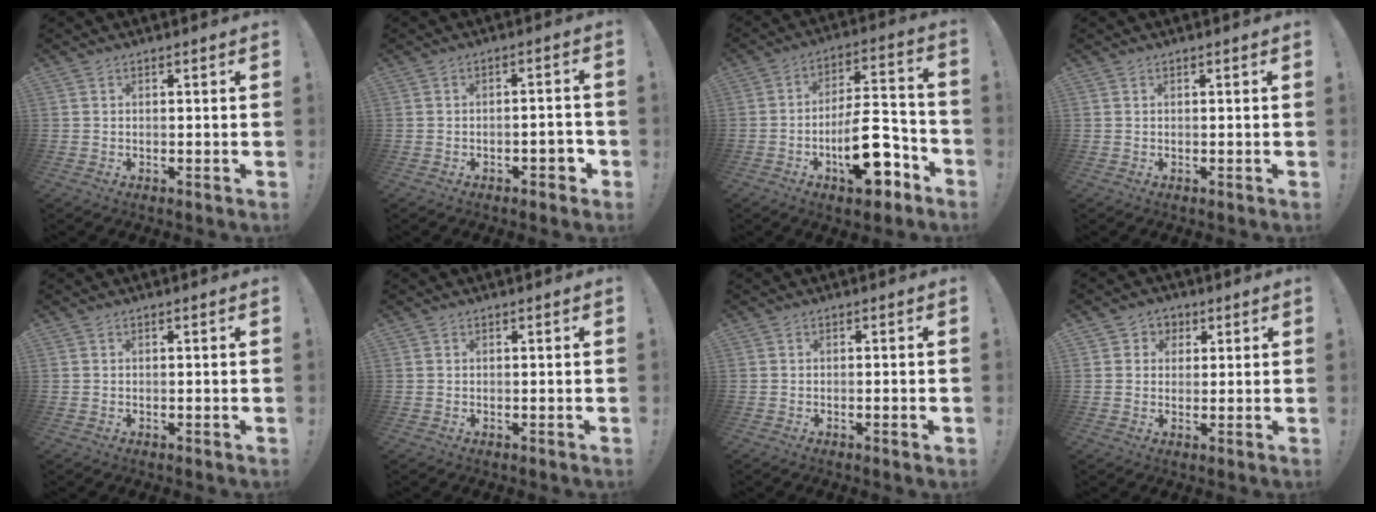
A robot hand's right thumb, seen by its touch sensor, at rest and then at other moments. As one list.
[{"total": 3.3, "force": [-1.8, 1.8, 2.1], "torque": [-0.029, 0.015, -0.029]}, {"total": 19.6, "force": [-7.3, 9.1, 15.7], "torque": [-0.252, 0.054, -0.108]}, {"total": 0.0}, {"total": 0.0}, {"total": 0.0}, {"total": 1.4, "force": [-0.6, -0.2, 1.2], "torque": [-0.027, 0.001, -0.009]}, {"total": 4.0, "force": [1.0, 3.8, 0.8], "torque": [-0.006, -0.005, 0.017]}]